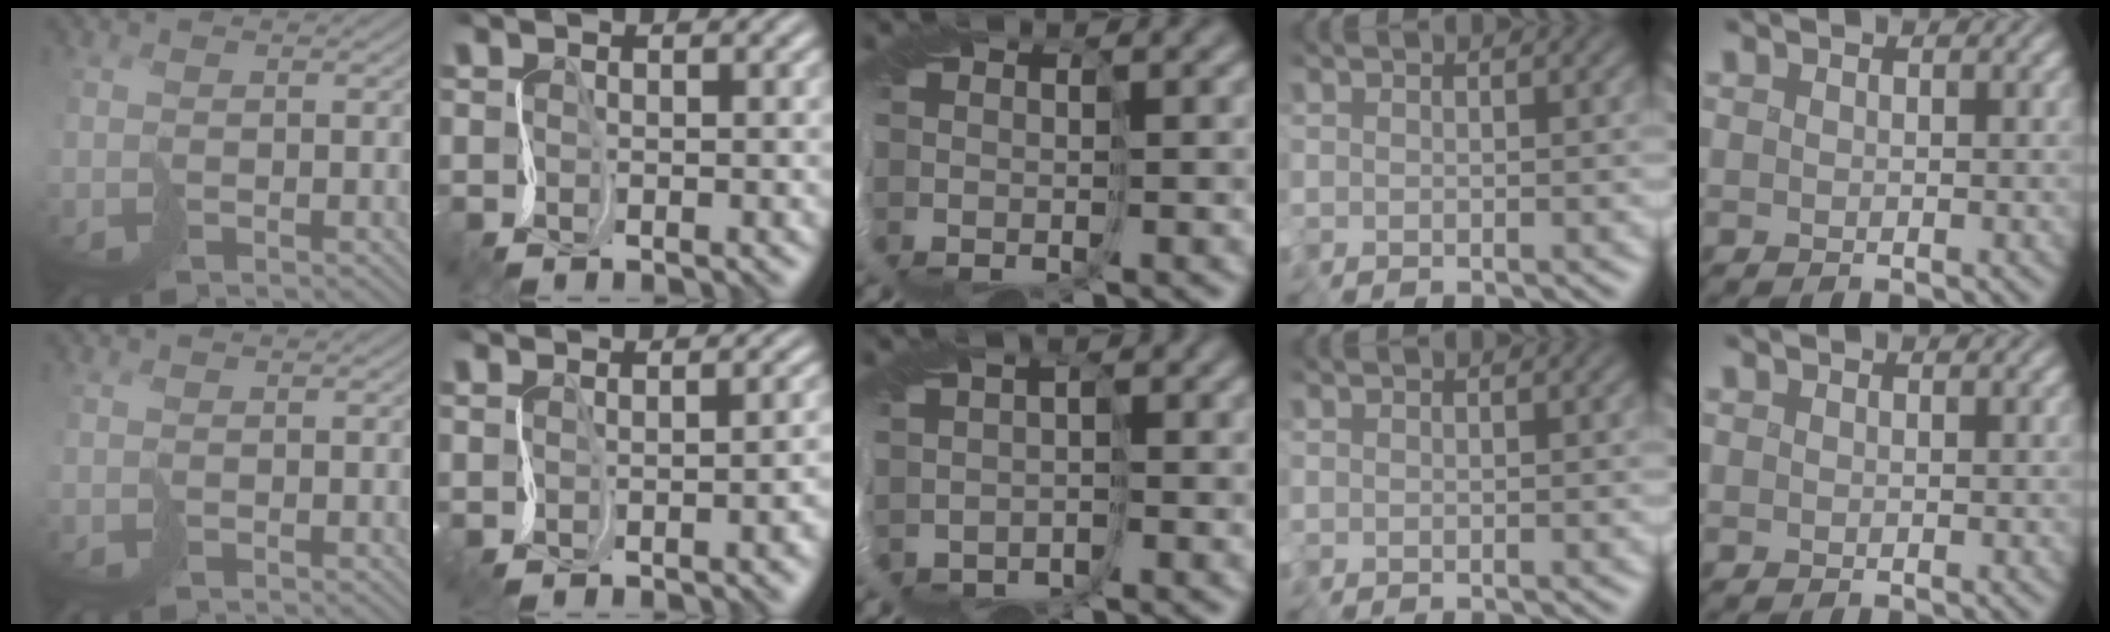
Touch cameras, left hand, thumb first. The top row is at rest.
{"index": {"total": 3.6, "force": [-0.4, 1.9, 3.0], "torque": [-0.003, 0.014, 0.005]}, "middle": {"total": 1.5, "force": [-1.0, 1.1, 0.4], "torque": [0.000, -0.002, -0.017]}}